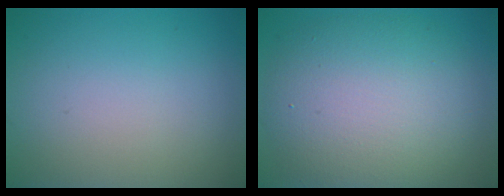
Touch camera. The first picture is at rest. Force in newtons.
{"total": 9.3, "press": 9.3, "slide": 0.3}